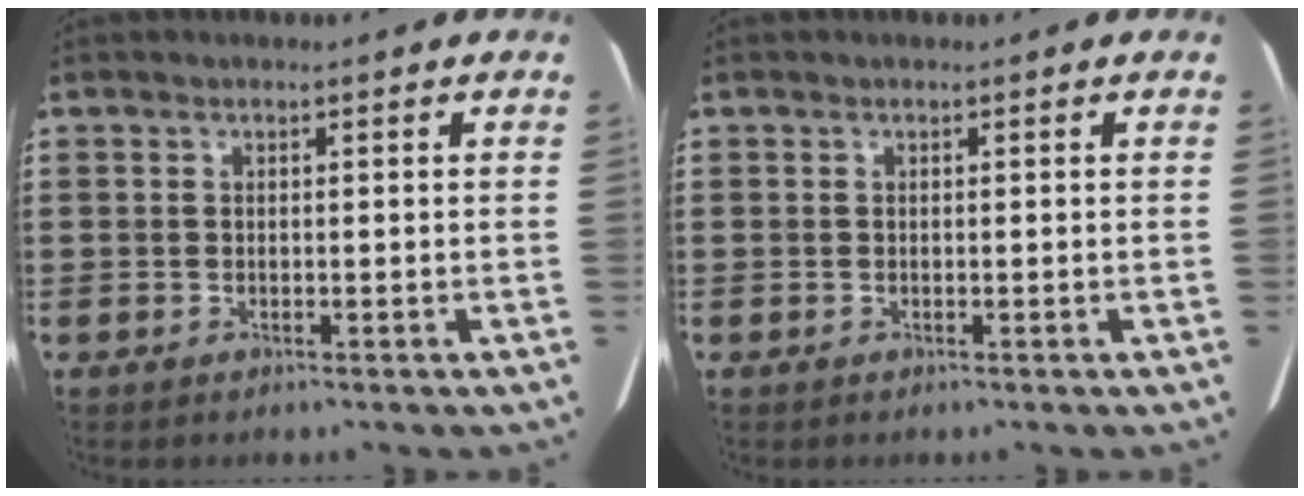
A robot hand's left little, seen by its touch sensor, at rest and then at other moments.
{"total": 0.0}